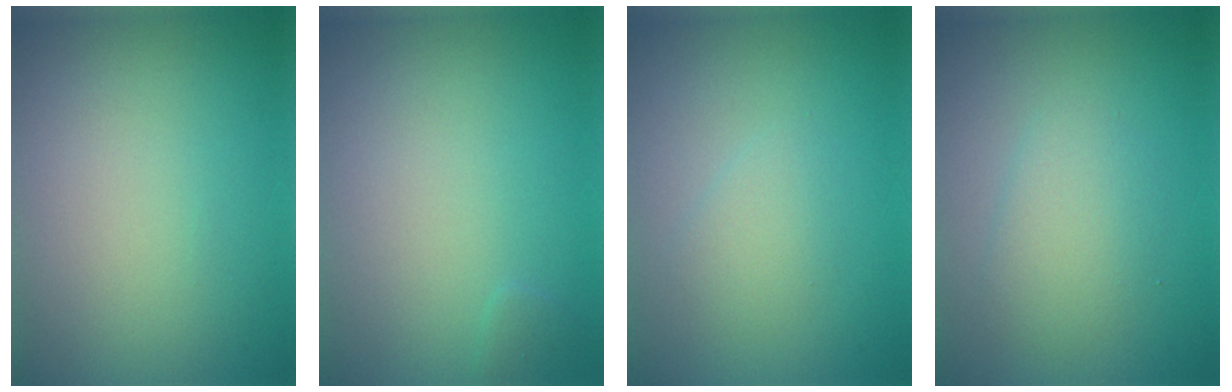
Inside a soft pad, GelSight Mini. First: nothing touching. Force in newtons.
{"total": 0.6, "press": 0.6, "slide": 0.0}
{"total": 1.6, "press": 1.6, "slide": 0.1}
{"total": 2.7, "press": 2.7, "slide": 0.1}